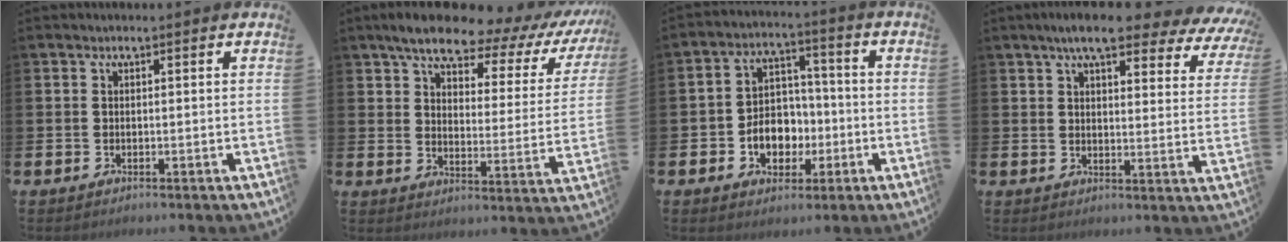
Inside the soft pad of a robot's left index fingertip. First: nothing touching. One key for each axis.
{"total": 9.1, "fx": 7.6, "fy": 2.4, "fz": 4.4, "tx": -0.097, "ty": -0.053, "tz": 0.119}
{"total": 6.3, "fx": -1.5, "fy": 5.5, "fz": 2.7, "tx": -0.037, "ty": 0.006, "tz": -0.032}
{"total": 8.0, "fx": 6.7, "fy": 1.6, "fz": 4.0, "tx": -0.075, "ty": -0.032, "tz": 0.114}